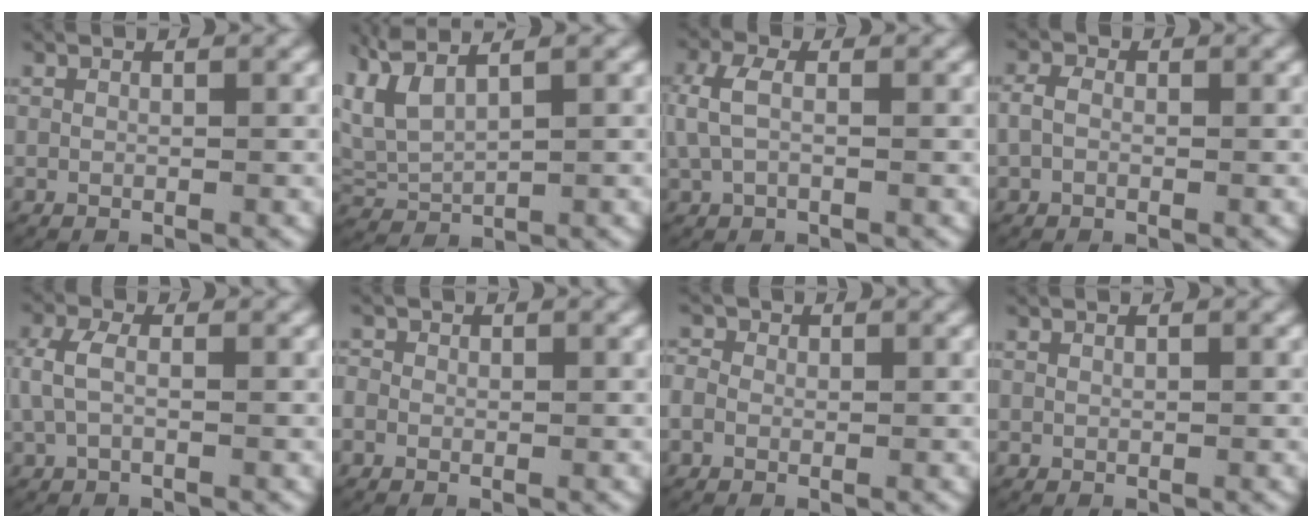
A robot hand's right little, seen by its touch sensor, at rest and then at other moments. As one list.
[{"total": 6.1, "force": [2.3, 4.2, 3.7], "torque": [-0.114, 0.001, 0.043]}, {"total": 3.0, "force": [0.2, 1.9, 2.3], "torque": [-0.069, 0.000, 0.005]}, {"total": 1.8, "force": [-0.2, 1.4, 1.1], "torque": [-0.030, 0.000, -0.004]}, {"total": 2.6, "force": [0.0, 1.7, 2.0], "torque": [-0.062, -0.002, 0.002]}, {"total": 1.9, "force": [-0.1, 1.8, 0.5], "torque": [-0.015, 0.001, -0.008]}, {"total": 2.5, "force": [0.0, 2.4, 0.9], "torque": [-0.027, 0.001, -0.005]}, {"total": 0.5, "force": [0.1, 0.5, 0.0], "torque": [-0.007, -0.007, 0.008]}]